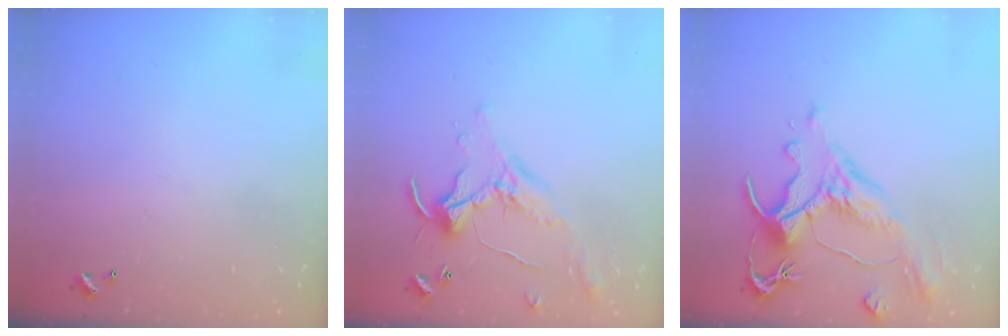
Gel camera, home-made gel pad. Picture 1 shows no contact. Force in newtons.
{"total": 0.8, "press": 0.8, "slide": 0.2}
{"total": 1.5, "press": 0.2, "slide": 1.5}